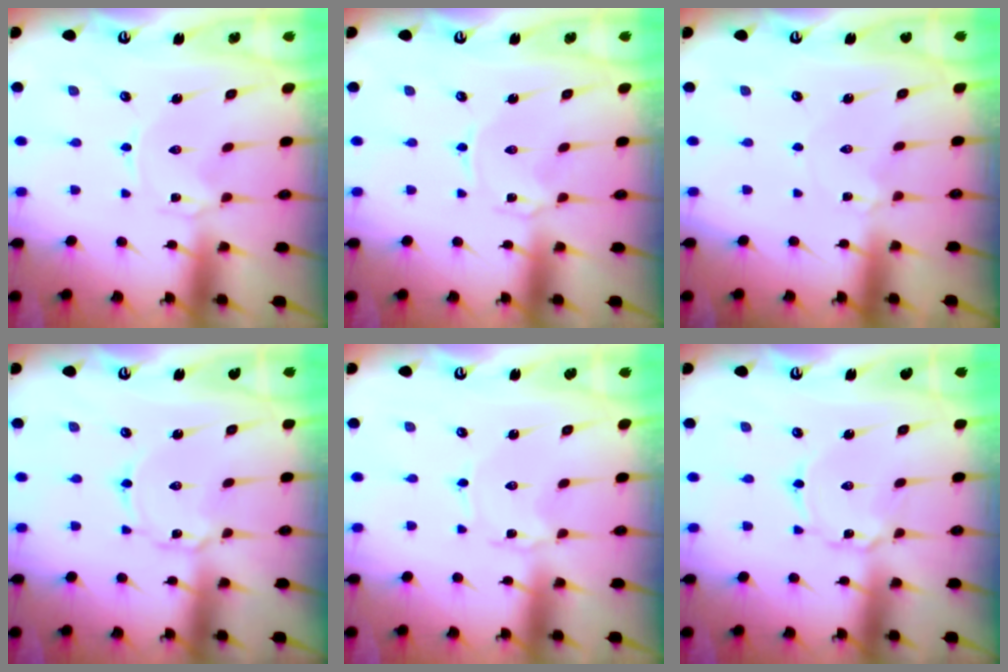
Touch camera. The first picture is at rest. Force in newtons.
{"total": 0.8, "press": 0.8, "slide": 0.1}
{"total": 1.2, "press": 1.2, "slide": 0.3}
{"total": 2.2, "press": 2.2, "slide": 0.3}
{"total": 0.6, "press": 0.6, "slide": 0.1}
{"total": 2.2, "press": 2.2, "slide": 0.3}